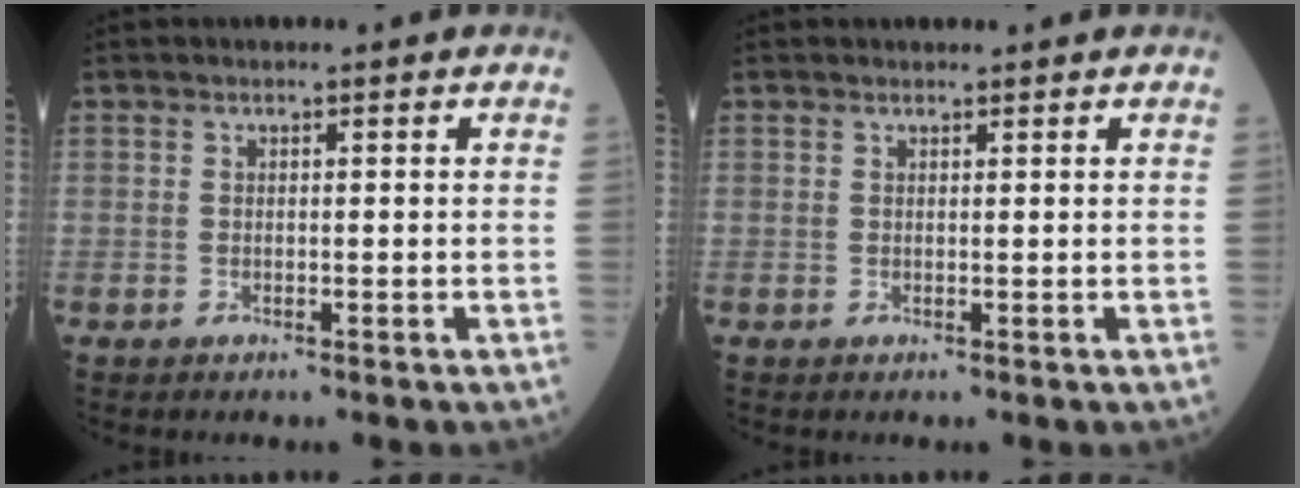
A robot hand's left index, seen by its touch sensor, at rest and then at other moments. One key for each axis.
{"total": 0.8, "fx": 0.7, "fy": 0.1, "fz": 0.1, "tx": -0.009, "ty": 0.004, "tz": 0.013}